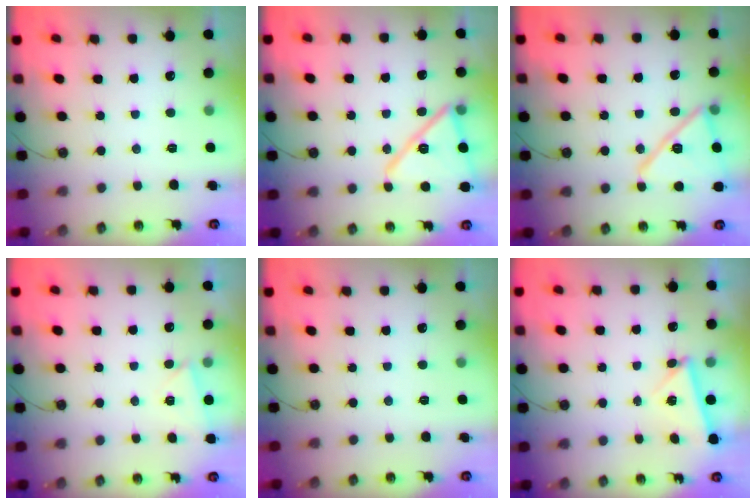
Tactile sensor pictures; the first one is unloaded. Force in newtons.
{"total": 15.9, "press": 15.8, "slide": 1.0}
{"total": 14.9, "press": 14.7, "slide": 2.5}
{"total": 2.6, "press": 1.5, "slide": 2.1}
{"total": 0.0}
{"total": 4.1, "press": 4.0, "slide": 0.9}